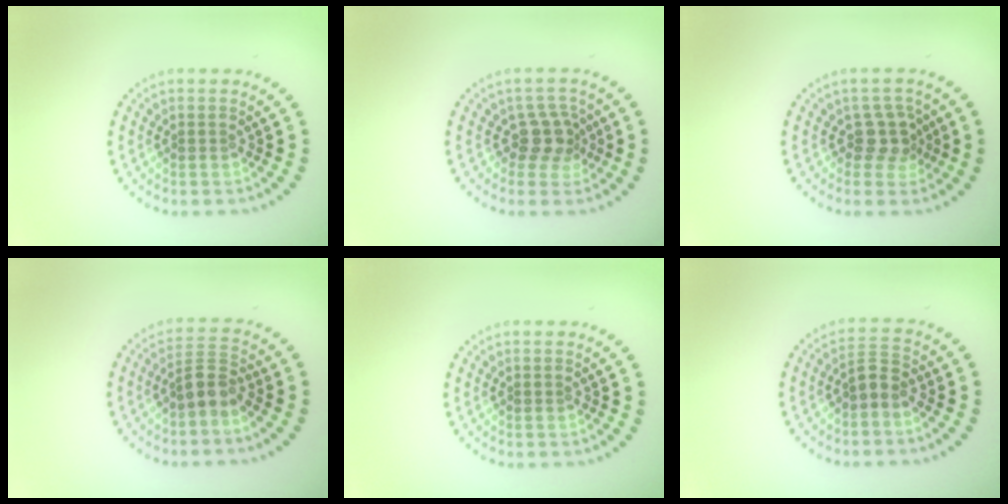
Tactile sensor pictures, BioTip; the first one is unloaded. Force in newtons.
{"total": 2.7, "press": 2.1, "slide": 1.7}
{"total": 2.4, "press": 1.9, "slide": 1.5}
{"total": 2.7, "press": 2.3, "slide": 1.4}
{"total": 0.0}
{"total": 1.8, "press": 1.6, "slide": 1.0}